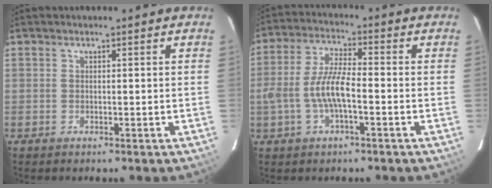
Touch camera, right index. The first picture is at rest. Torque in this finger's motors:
{"motor_torque": [0.32, -0.01, 0.30, 0.16]}